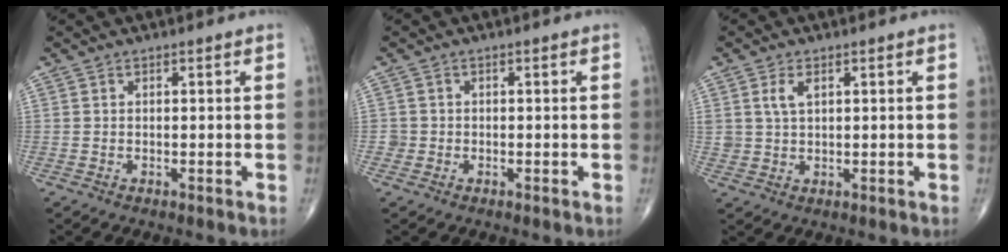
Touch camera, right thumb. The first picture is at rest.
{"total": 1.3, "force": [-0.3, 1.3, -0.1], "torque": [0.011, 0.007, -0.010]}
{"total": 3.4, "force": [1.4, 1.9, 2.4], "torque": [-0.045, -0.005, 0.030]}